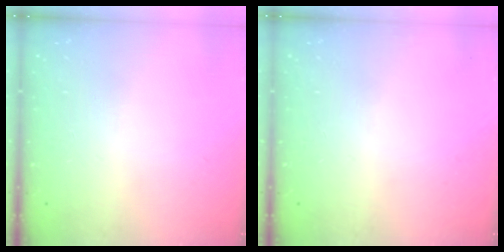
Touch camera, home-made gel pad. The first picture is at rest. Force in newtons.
{"total": 0.0}